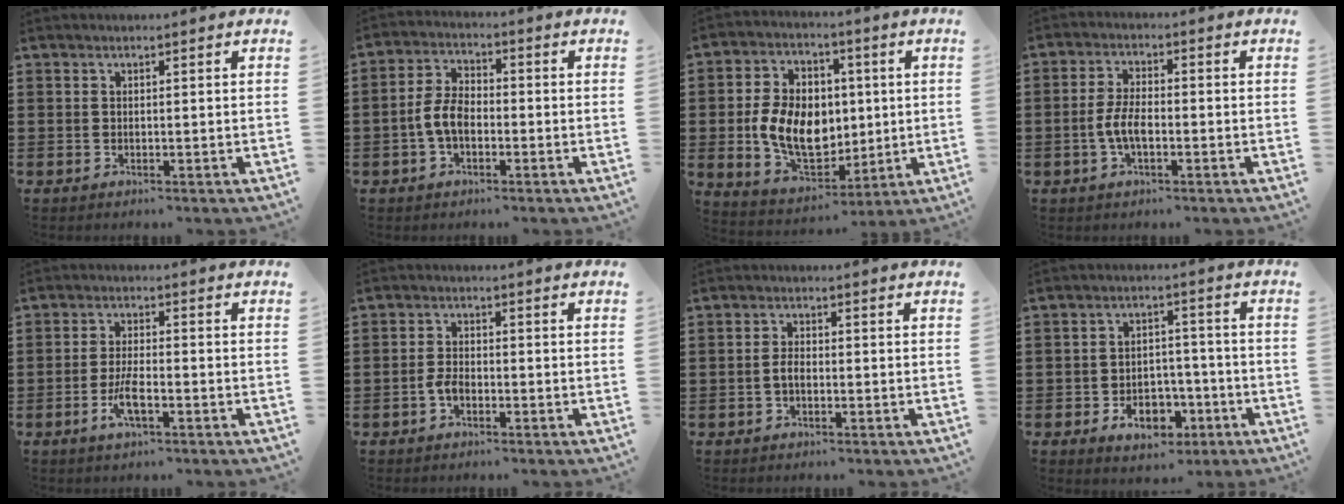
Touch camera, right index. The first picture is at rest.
{"total": 5.6, "force": [-1.6, 3.1, 4.3], "torque": [-0.104, 0.000, -0.036]}
{"total": 11.5, "force": [-0.2, 8.3, 7.9], "torque": [-0.167, 0.014, -0.004]}
{"total": 4.8, "force": [-1.3, 2.0, 4.1], "torque": [-0.101, -0.003, -0.031]}
{"total": 4.5, "force": [-2.1, 1.0, 3.9], "torque": [-0.085, -0.007, -0.041]}
{"total": 2.4, "force": [-1.2, 1.2, 1.7], "torque": [-0.049, -0.005, -0.026]}
{"total": 2.2, "force": [-0.7, 1.0, 1.8], "torque": [-0.050, -0.004, -0.017]}
{"total": 7.2, "force": [-3.6, 4.6, 4.3], "torque": [-0.060, 0.011, -0.064]}